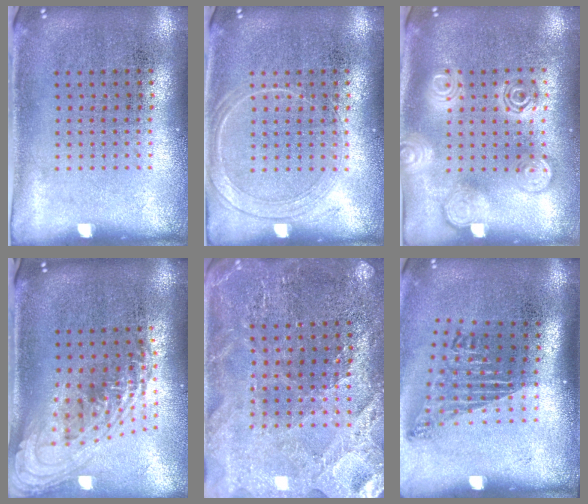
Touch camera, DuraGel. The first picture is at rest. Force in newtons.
{"total": 1.6, "press": 1.6, "slide": 0.2}
{"total": 1.9, "press": 1.9, "slide": 0.2}
{"total": 2.2, "press": 1.6, "slide": 1.5}
{"total": 2.7, "press": 2.6, "slide": 0.4}
{"total": 1.7, "press": 1.1, "slide": 1.3}